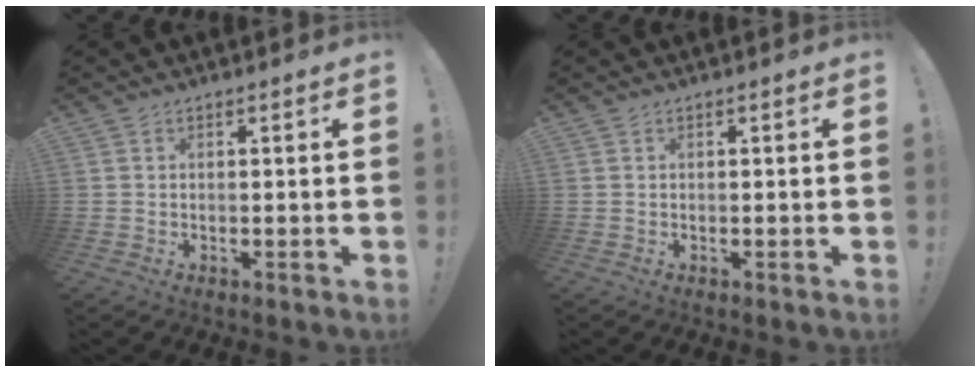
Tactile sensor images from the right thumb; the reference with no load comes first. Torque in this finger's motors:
{"motor_torque": [0.01, -0.13, 0.13, -0.11, 0.00]}